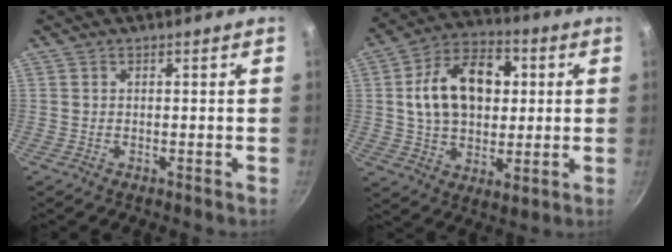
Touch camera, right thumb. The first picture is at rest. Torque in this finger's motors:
{"motor_torque": [-0.28, 2.66, 1.07, 0.00, 0.28]}